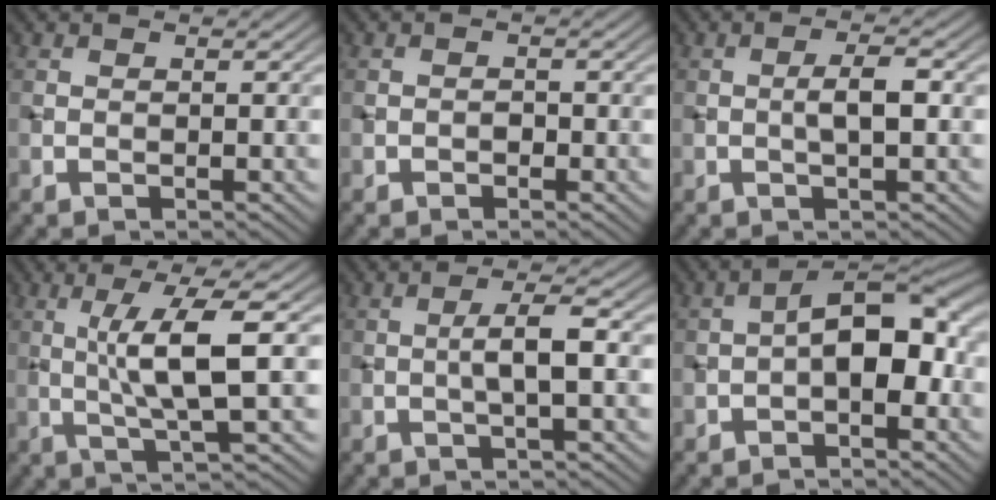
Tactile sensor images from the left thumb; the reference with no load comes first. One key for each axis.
{"total": 0.9, "fx": -0.5, "fy": 0.7, "fz": 0.4, "tx": -0.004, "ty": 0.000, "tz": -0.010}
{"total": 2.8, "fx": -0.2, "fy": 0.7, "fz": 2.7, "tx": -0.048, "ty": 0.006, "tz": -0.007}
{"total": 7.6, "fx": 1.0, "fy": 1.0, "fz": 7.4, "tx": -0.138, "ty": 0.012, "tz": 0.021}
{"total": 3.3, "fx": -0.3, "fy": 0.4, "fz": 3.3, "tx": -0.055, "ty": 0.011, "tz": -0.010}
{"total": 8.0, "fx": -1.0, "fy": 4.0, "fz": 6.8, "tx": -0.098, "ty": 0.022, "tz": -0.025}